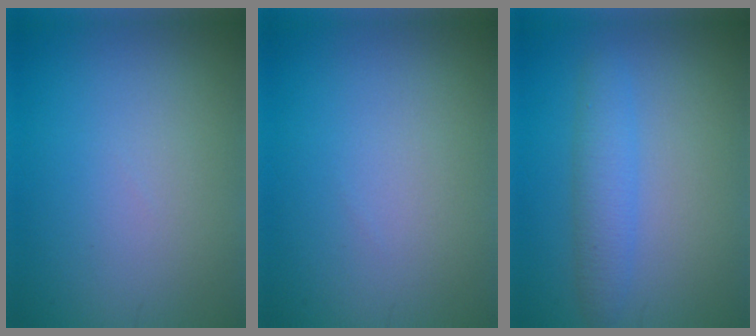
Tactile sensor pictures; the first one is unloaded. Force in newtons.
{"total": 0.0}
{"total": 2.9, "press": 2.9, "slide": 0.1}